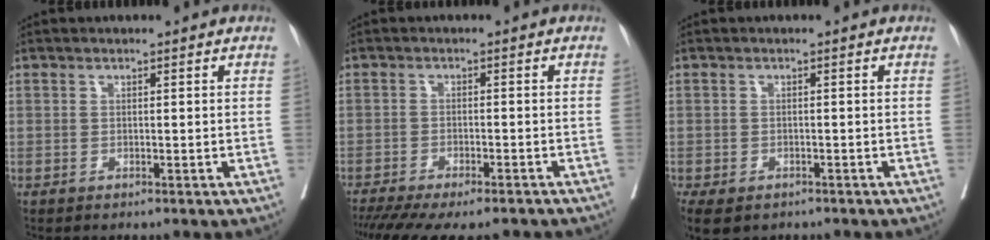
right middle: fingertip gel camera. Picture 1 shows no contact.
{"total": 14.4, "force": [-12.1, 3.4, 7.1], "torque": [-0.140, -0.026, -0.168]}
{"total": 9.1, "force": [-5.5, 5.7, 4.4], "torque": [-0.110, -0.017, -0.073]}